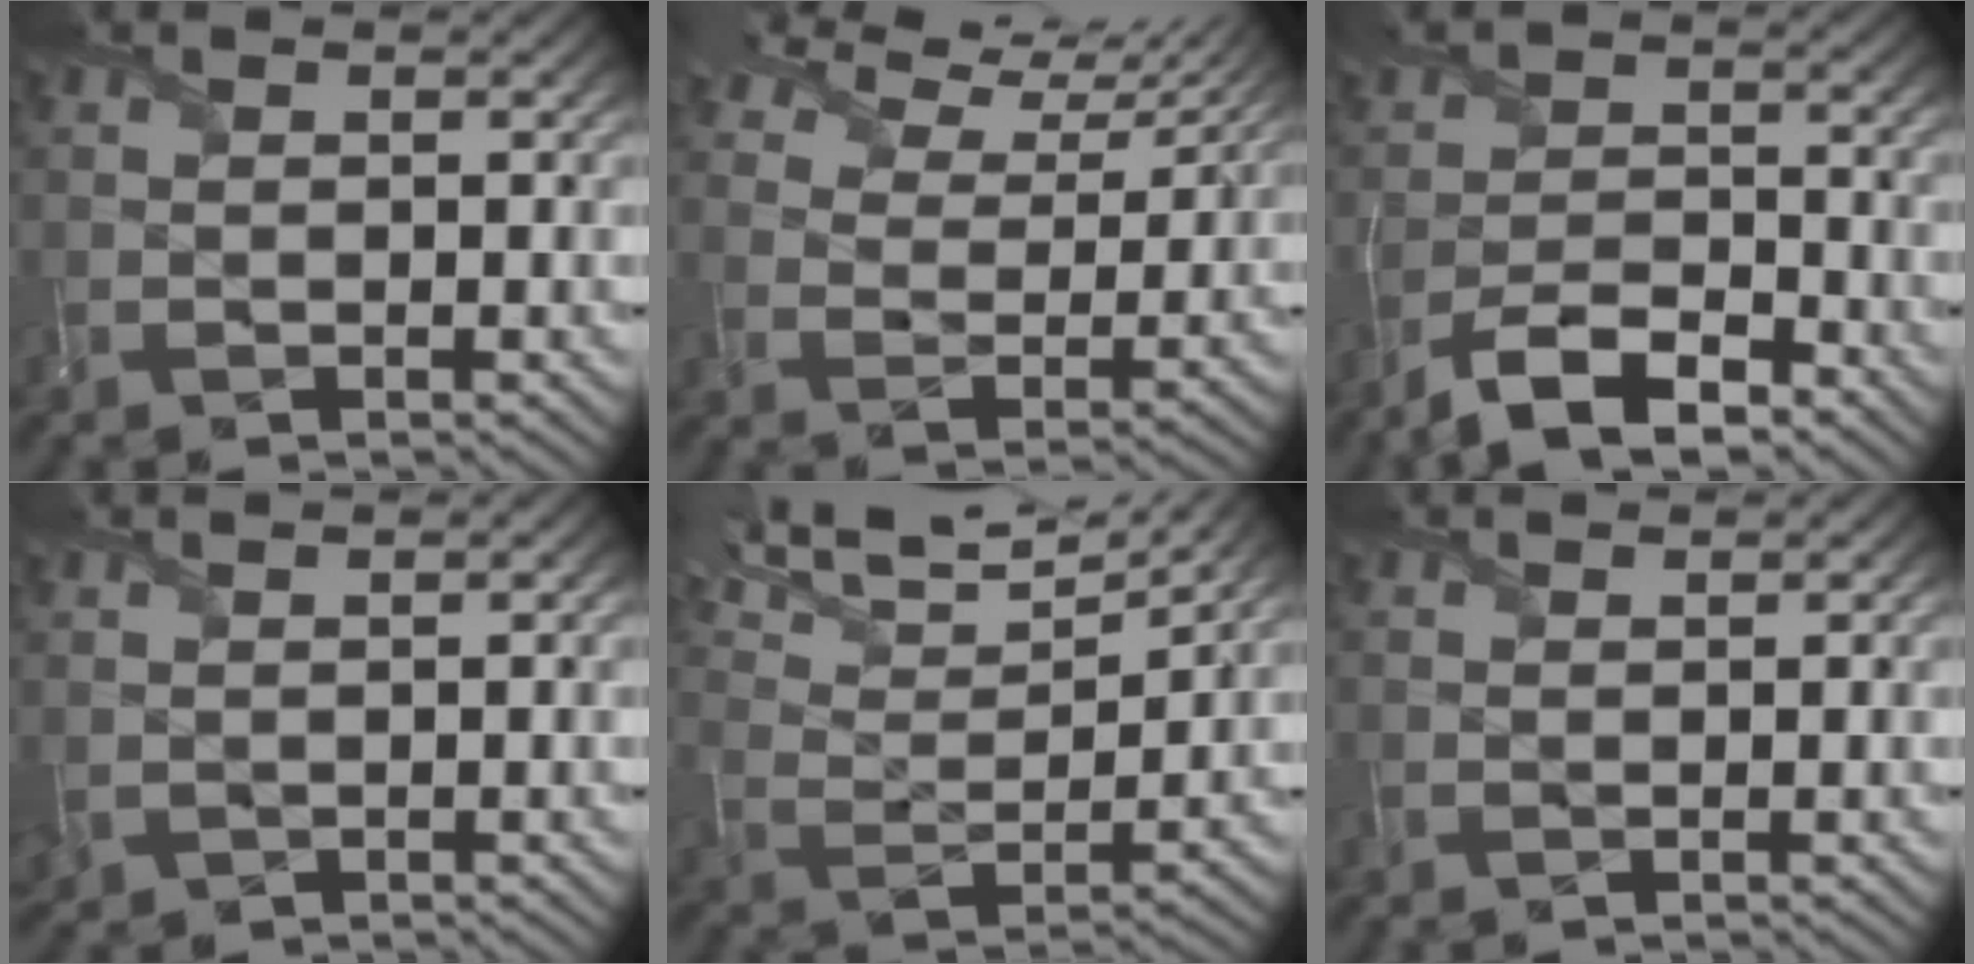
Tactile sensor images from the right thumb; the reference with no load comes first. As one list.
[{"total": 10.0, "force": [8.2, 3.6, 4.4], "torque": [-0.100, 0.011, 0.132]}, {"total": 6.8, "force": [-5.2, 2.2, 3.7], "torque": [-0.061, 0.001, -0.100]}, {"total": 1.6, "force": [0.9, 0.9, 1.0], "torque": [-0.036, 0.001, 0.026]}, {"total": 13.5, "force": [10.7, 3.6, 7.5], "torque": [-0.180, 0.008, 0.164]}, {"total": 0.8, "force": [0.8, 0.0, 0.2], "torque": [-0.014, -0.001, 0.012]}]